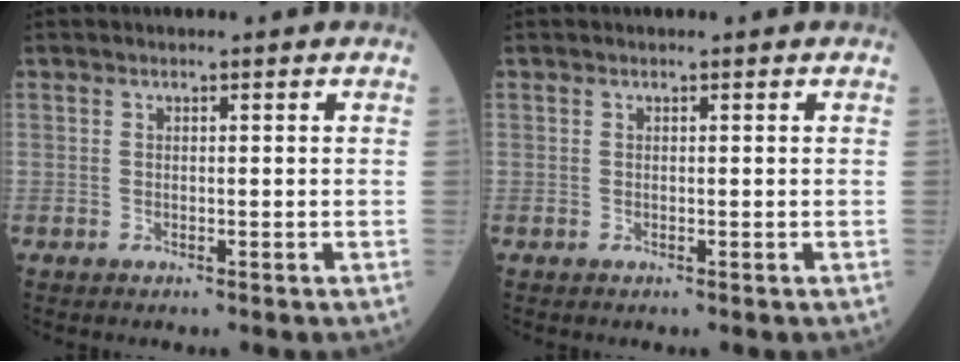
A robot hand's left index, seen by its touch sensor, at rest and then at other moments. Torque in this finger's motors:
{"motor_torque": [0.09, 0.00, 0.03, 0.00]}